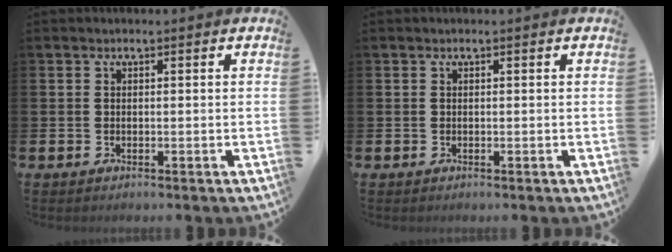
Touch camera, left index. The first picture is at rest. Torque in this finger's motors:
{"motor_torque": [-0.28, -0.09, 0.03, 0.00]}